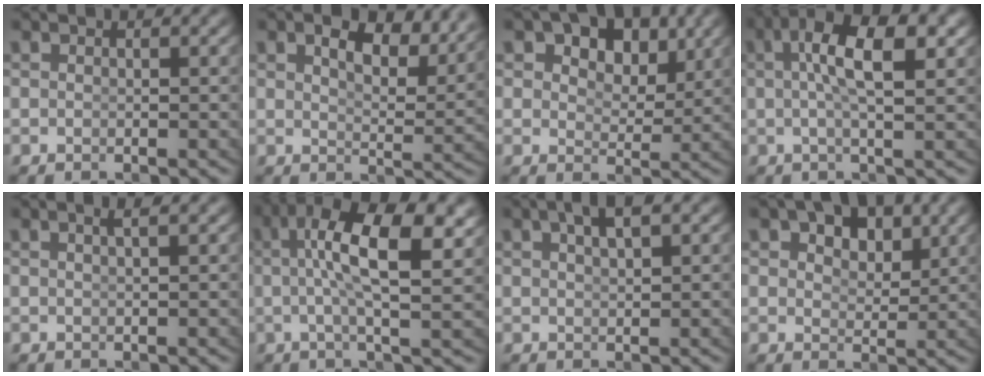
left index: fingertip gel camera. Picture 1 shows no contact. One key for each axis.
{"total": 6.1, "fx": 4.5, "fy": 1.4, "fz": 3.8, "tx": -0.054, "ty": 0.005, "tz": 0.068}
{"total": 5.5, "fx": 3.0, "fy": 3.4, "fz": 3.0, "tx": -0.056, "ty": -0.015, "tz": 0.055}
{"total": 6.9, "fx": 1.8, "fy": 1.9, "fz": 6.4, "tx": -0.106, "ty": 0.011, "tz": 0.026}
{"total": 1.3, "fx": 0.6, "fy": -0.5, "fz": 1.1, "tx": -0.012, "ty": 0.006, "tz": 0.011}
{"total": 8.6, "fx": 2.4, "fy": 2.6, "fz": 7.9, "tx": -0.135, "ty": 0.005, "tz": 0.035}
{"total": 3.0, "fx": 1.9, "fy": 0.4, "fz": 2.3, "tx": -0.029, "ty": 0.010, "tz": 0.033}
{"total": 3.8, "fx": 2.7, "fy": 1.9, "fz": 2.0, "tx": -0.027, "ty": -0.009, "tz": 0.051}